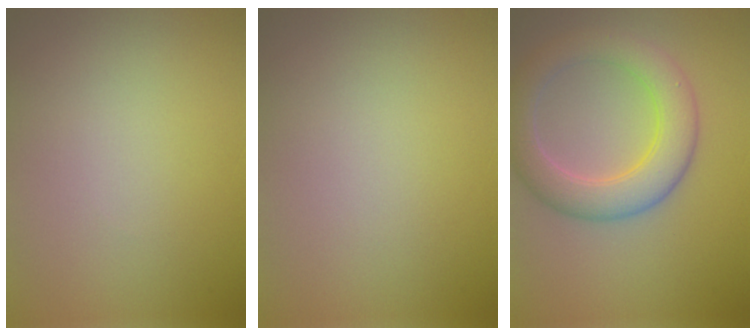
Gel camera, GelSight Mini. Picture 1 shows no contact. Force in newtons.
{"total": 0.0}
{"total": 5.7, "press": 5.7, "slide": 0.6}